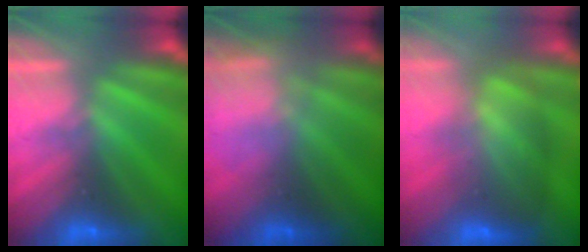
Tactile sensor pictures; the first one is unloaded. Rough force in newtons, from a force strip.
{"total": 7.4}
{"total": 9.1}